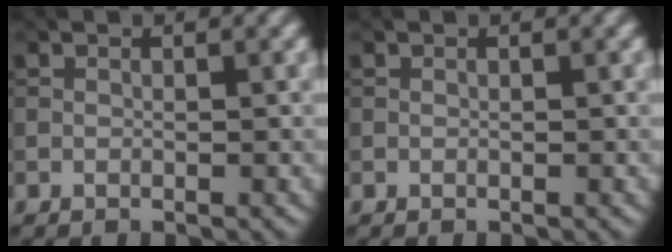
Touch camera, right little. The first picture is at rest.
{"total": 0.0}